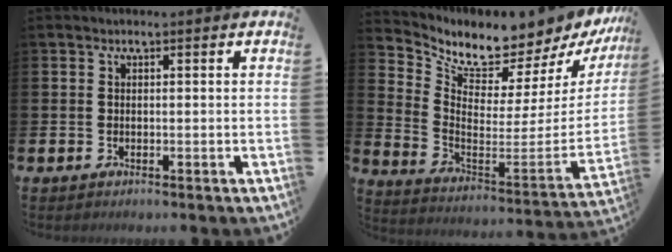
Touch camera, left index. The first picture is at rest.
{"total": 6.7, "force": [6.2, 1.9, 1.6], "torque": [-0.060, -0.074, 0.098]}